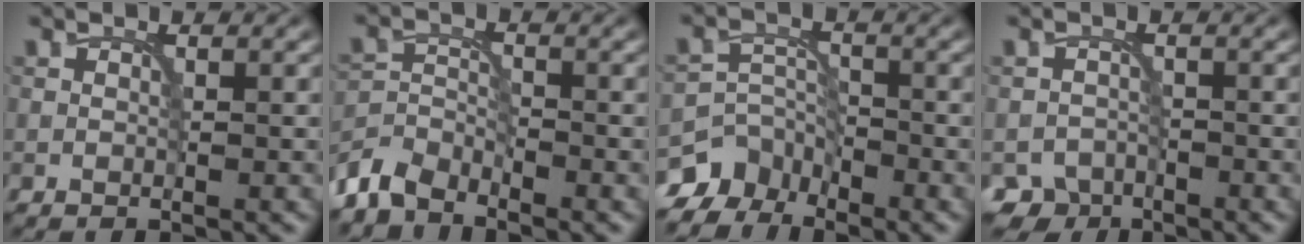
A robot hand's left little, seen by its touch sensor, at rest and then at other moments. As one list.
[{"total": 3.5, "force": [-3.3, 1.1, 0.5], "torque": [-0.010, -0.001, -0.079]}, {"total": 5.6, "force": [-4.7, 2.9, 1.0], "torque": [-0.001, -0.004, -0.083]}, {"total": 2.9, "force": [-2.4, 1.6, 0.2], "torque": [0.010, -0.003, -0.042]}]